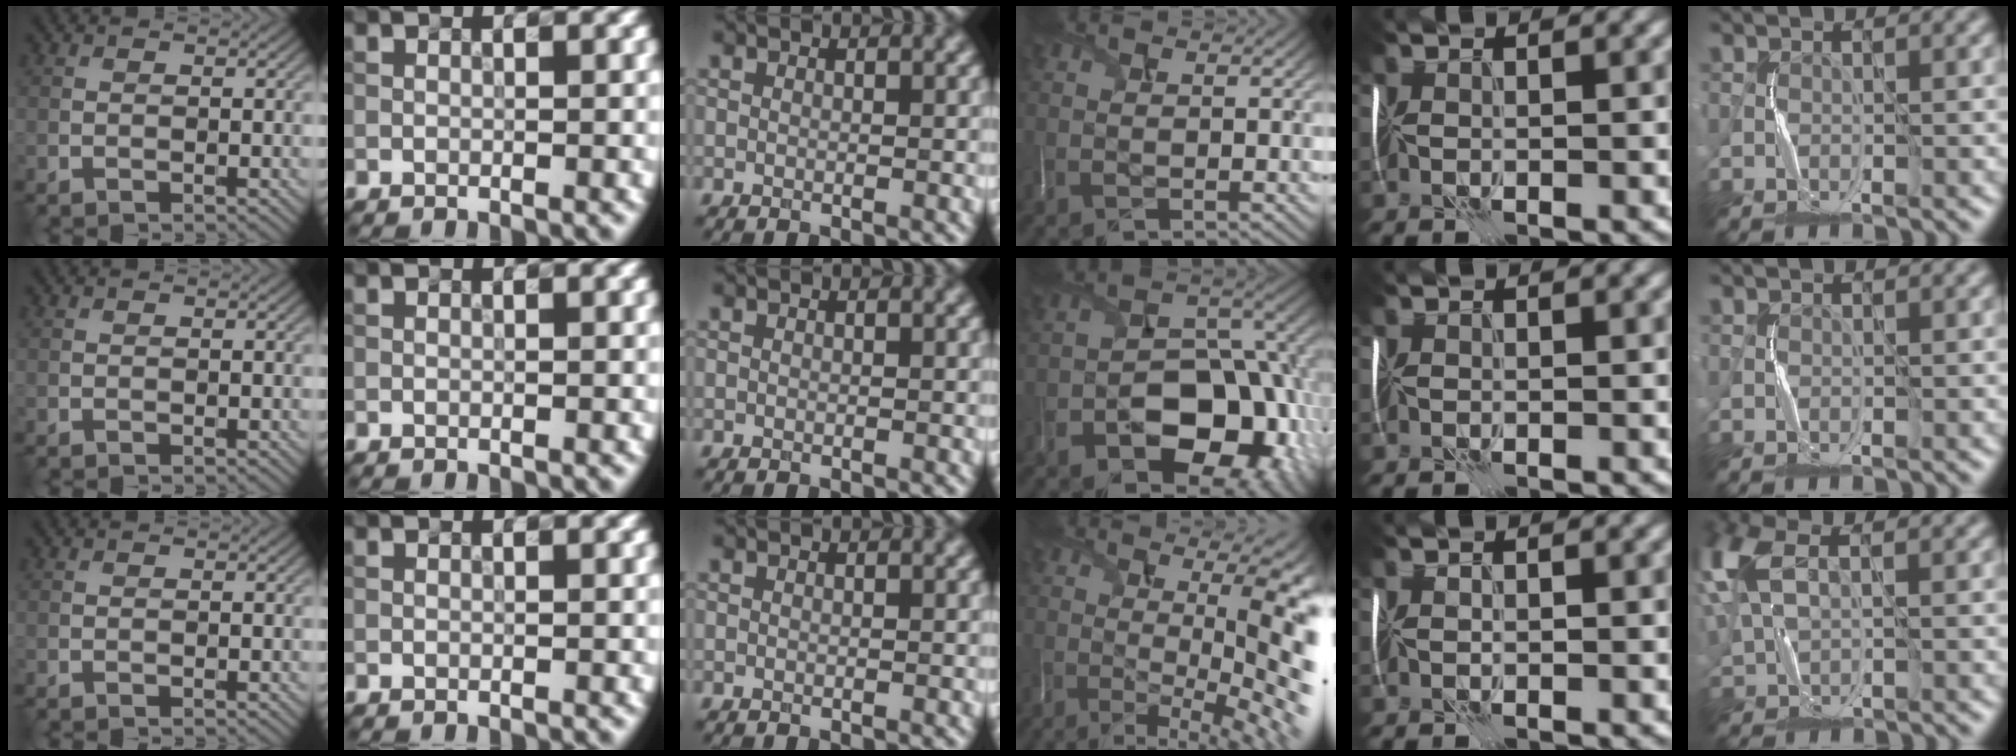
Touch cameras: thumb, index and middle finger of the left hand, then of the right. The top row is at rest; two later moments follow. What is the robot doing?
{"motion": "shake", "object": "plastic piggy bank"}